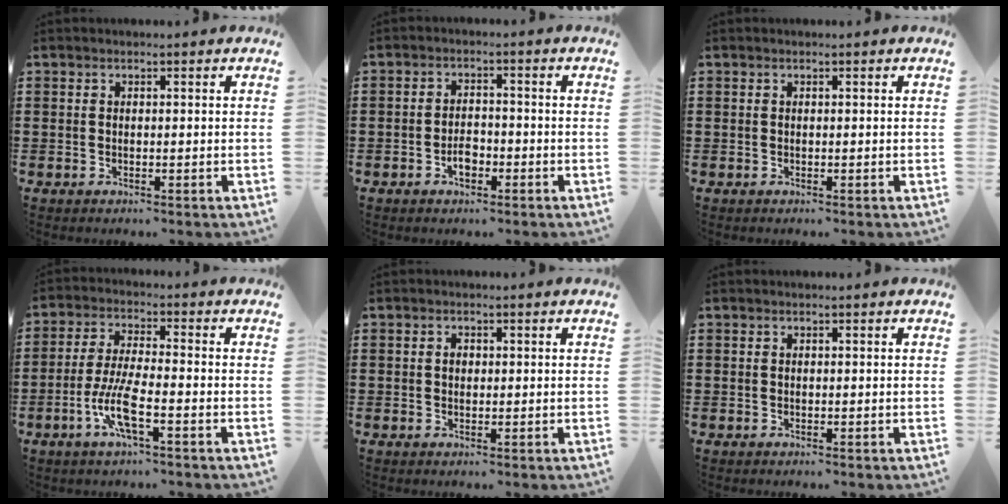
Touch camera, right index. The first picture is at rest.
{"total": 2.9, "force": [-1.3, 1.7, 2.0], "torque": [-0.039, 0.004, -0.025]}
{"total": 0.0}
{"total": 7.4, "force": [-3.2, 1.4, 6.5], "torque": [-0.147, -0.014, -0.066]}
{"total": 1.1, "force": [0.2, 0.8, 0.7], "torque": [-0.016, 0.005, 0.003]}
{"total": 0.0}